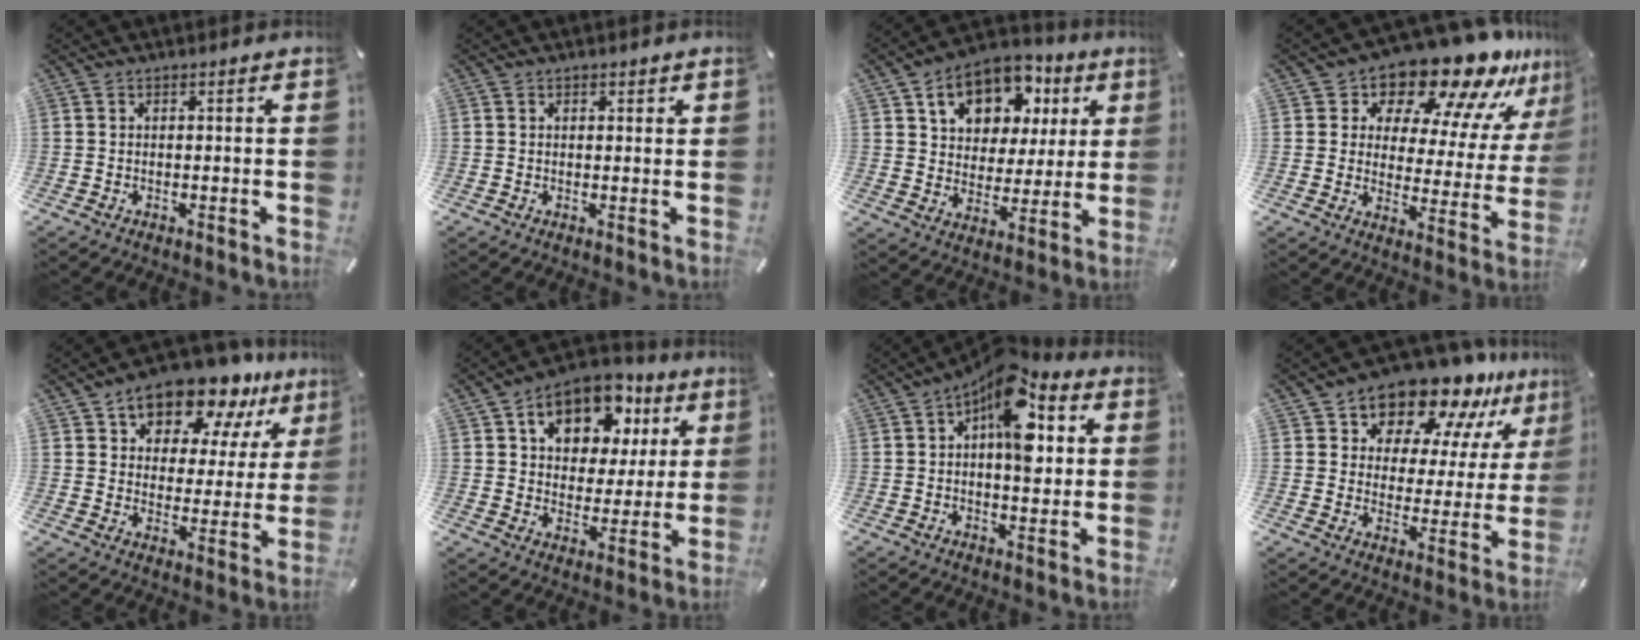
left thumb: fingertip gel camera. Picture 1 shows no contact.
{"total": 0.9, "force": [0.5, 0.6, 0.4], "torque": [-0.010, 0.003, 0.008]}
{"total": 13.1, "force": [6.6, 9.7, 5.7], "torque": [-0.097, -0.030, 0.120]}
{"total": 16.6, "force": [14.1, 5.9, 6.5], "torque": [-0.098, -0.129, 0.236]}
{"total": 14.7, "force": [12.1, 6.8, 5.0], "torque": [-0.086, -0.096, 0.213]}
{"total": 13.9, "force": [7.1, 9.6, 7.2], "torque": [-0.117, -0.034, 0.124]}
{"total": 14.1, "force": [4.7, 7.4, 11.0], "torque": [-0.136, -0.035, 0.078]}
{"total": 15.0, "force": [13.7, 5.4, 3.0], "torque": [-0.058, -0.131, 0.240]}